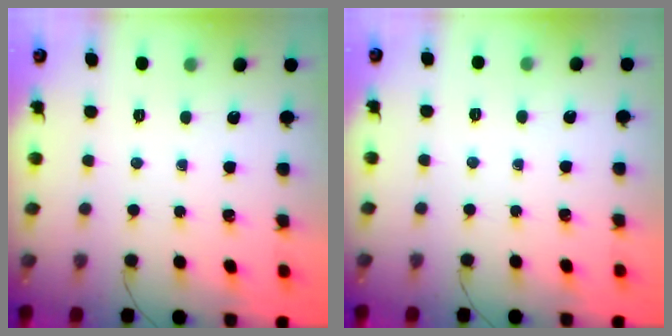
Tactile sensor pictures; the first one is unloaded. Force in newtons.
{"total": 5.6, "press": 5.5, "slide": 1.1}